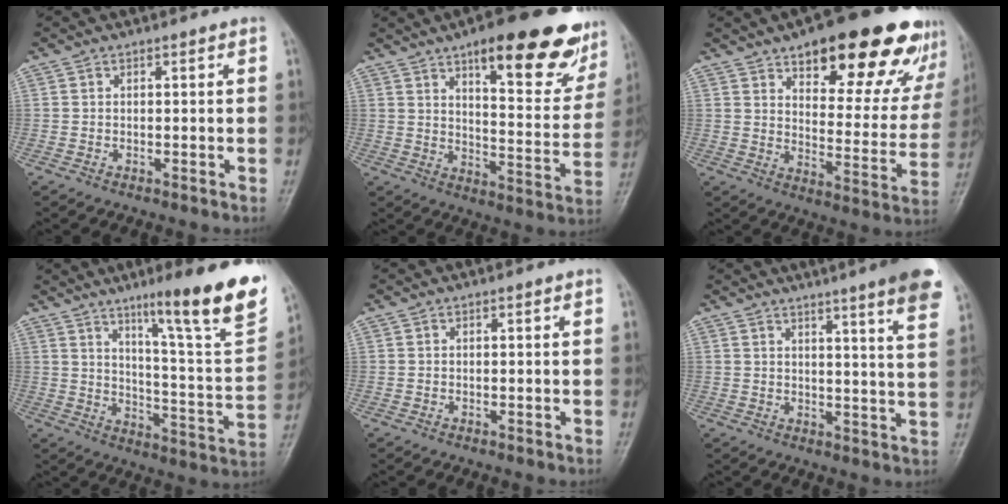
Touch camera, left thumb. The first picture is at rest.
{"total": 22.6, "force": [13.8, 7.4, 16.3], "torque": [-0.169, -0.053, 0.189]}
{"total": 25.0, "force": [16.2, 9.7, 16.4], "torque": [-0.168, -0.060, 0.216]}
{"total": 21.4, "force": [13.2, 2.2, 16.6], "torque": [-0.206, -0.068, 0.201]}
{"total": 0.0}
{"total": 13.4, "force": [9.3, 0.9, 9.6], "torque": [-0.110, -0.035, 0.100]}